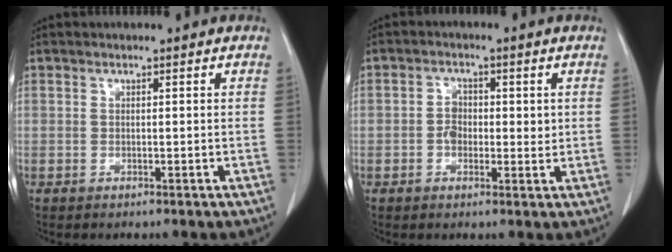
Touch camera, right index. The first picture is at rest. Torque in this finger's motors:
{"motor_torque": [0.08, 0.07, 0.05, 0.01]}